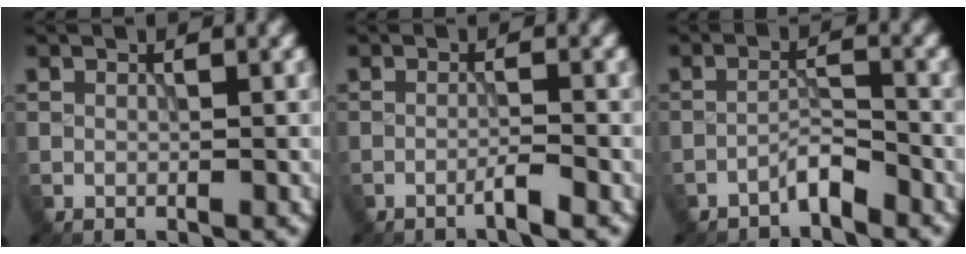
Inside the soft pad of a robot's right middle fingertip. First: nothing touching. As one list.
[{"total": 1.6, "force": [-1.0, 0.1, 1.3], "torque": [-0.018, 0.007, -0.026]}, {"total": 2.1, "force": [-1.8, 0.3, 1.0], "torque": [-0.015, 0.011, -0.036]}]